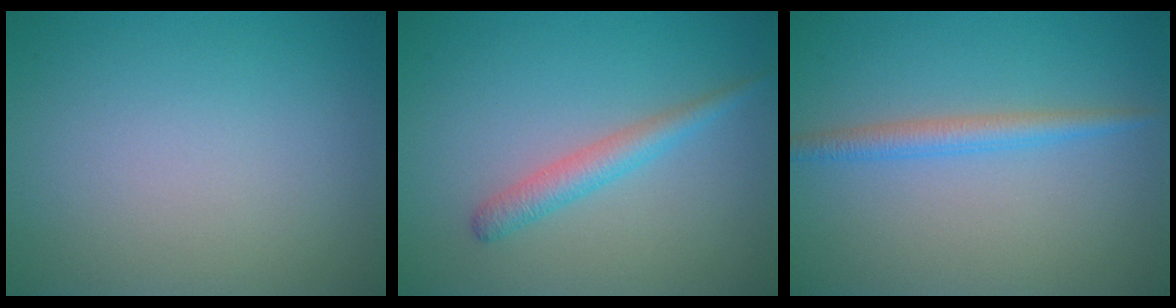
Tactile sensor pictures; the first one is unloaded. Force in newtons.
{"total": 2.3, "press": 2.3, "slide": 0.0}
{"total": 2.2, "press": 2.2, "slide": 0.1}